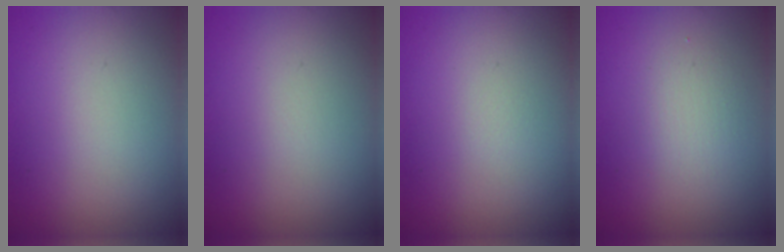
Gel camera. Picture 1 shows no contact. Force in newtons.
{"total": 0.0}
{"total": 0.0}
{"total": 1.7, "press": 1.6, "slide": 0.1}